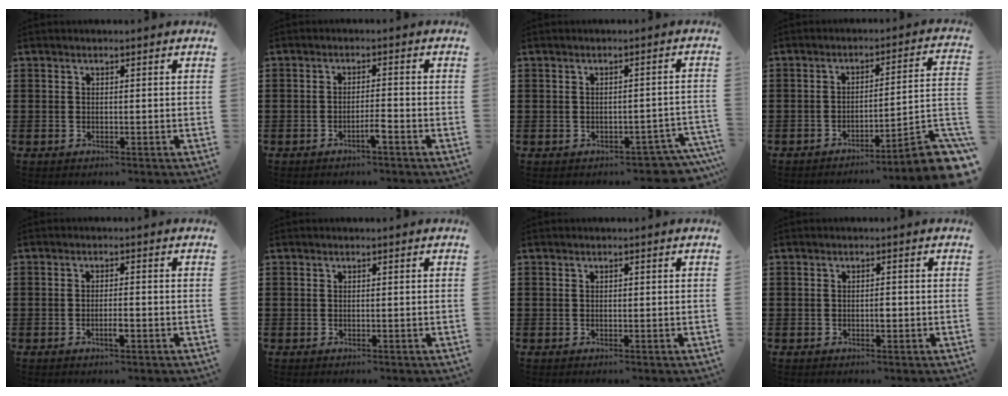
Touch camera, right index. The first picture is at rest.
{"total": 2.5, "force": [-1.6, 0.0, 1.9], "torque": [-0.034, 0.000, -0.029]}
{"total": 2.7, "force": [-2.6, 0.7, 0.4], "torque": [-0.012, 0.000, -0.054]}
{"total": 6.3, "force": [-4.4, 0.0, 4.4], "torque": [-0.062, -0.023, -0.089]}
{"total": 2.2, "force": [-1.0, 0.4, 2.0], "torque": [-0.035, 0.000, -0.017]}
{"total": 0.0}
{"total": 0.0}
{"total": 1.3, "force": [-0.3, 0.4, 1.2], "torque": [-0.021, -0.002, -0.005]}